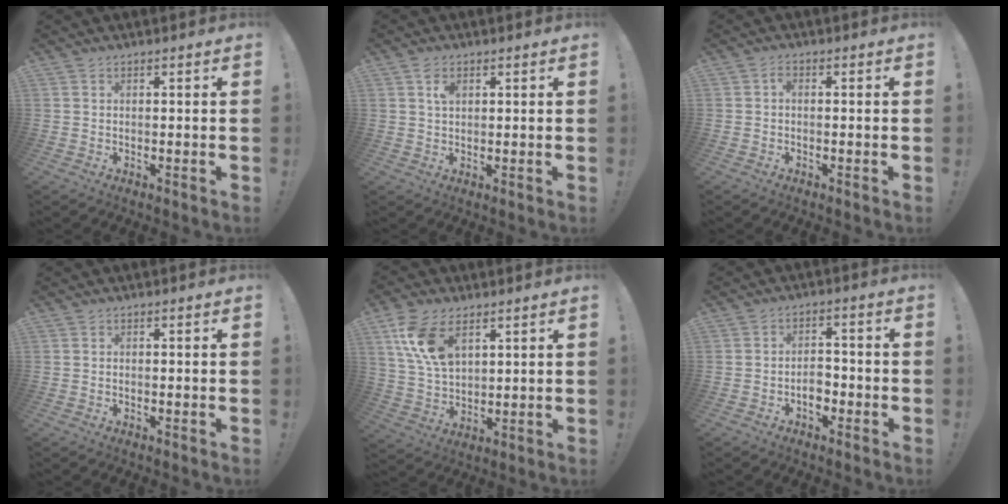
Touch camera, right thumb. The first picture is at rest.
{"total": 2.8, "force": [1.2, 1.6, 1.9], "torque": [-0.032, 0.000, 0.018]}
{"total": 1.3, "force": [-0.4, 0.7, 1.0], "torque": [-0.022, 0.009, -0.008]}
{"total": 0.0}
{"total": 12.6, "force": [6.4, 7.2, 8.1], "torque": [-0.172, -0.010, 0.122]}
{"total": 5.3, "force": [-2.2, 3.5, 3.3], "torque": [-0.056, 0.008, -0.040]}